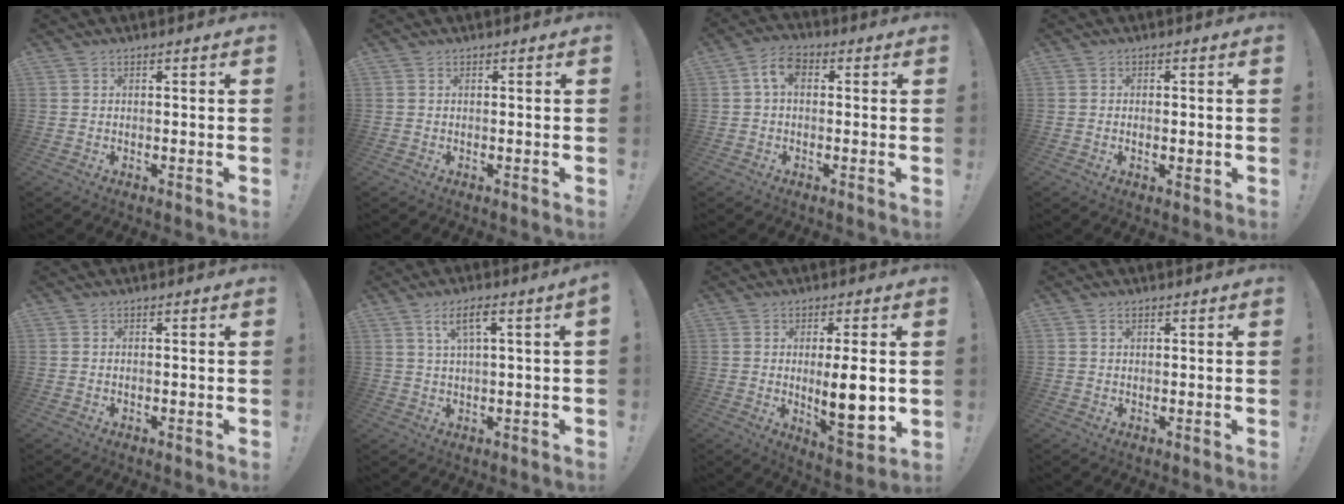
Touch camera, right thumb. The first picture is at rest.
{"total": 0.0}
{"total": 6.0, "force": [0.9, 3.7, 4.7], "torque": [-0.087, 0.014, 0.020]}
{"total": 1.6, "force": [-0.1, 0.7, 1.5], "torque": [-0.010, -0.004, -0.004]}
{"total": 0.0}
{"total": 5.3, "force": [1.6, 0.5, 5.1], "torque": [-0.090, 0.003, 0.023]}
{"total": 11.9, "force": [0.1, 3.1, 11.5], "torque": [-0.178, -0.015, 0.000]}
{"total": 0.9, "force": [0.4, 0.6, 0.5], "torque": [-0.011, 0.003, 0.008]}